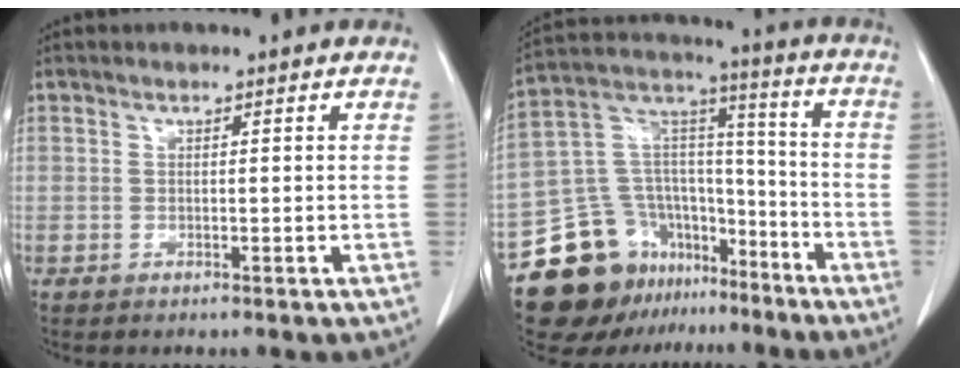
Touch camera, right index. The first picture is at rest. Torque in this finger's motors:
{"motor_torque": [-0.09, -0.05, -0.10, -0.05]}